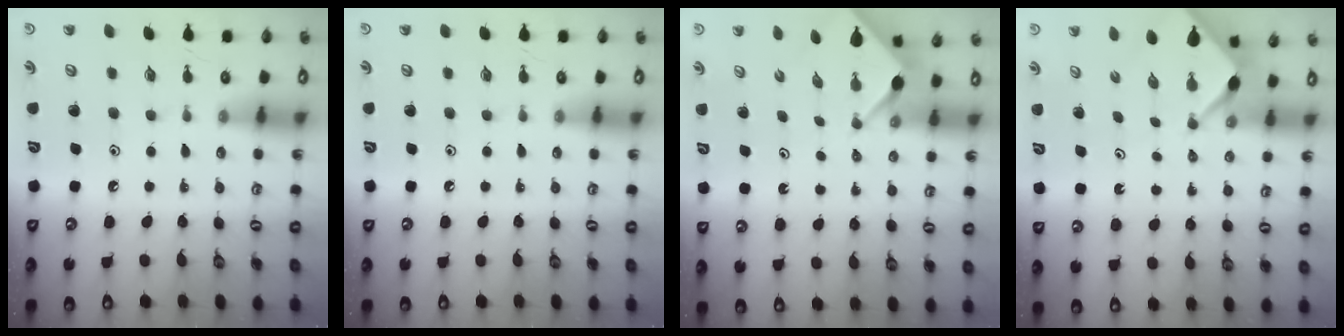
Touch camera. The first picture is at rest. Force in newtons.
{"total": 0.0}
{"total": 2.6, "press": 2.6, "slide": 0.3}
{"total": 2.3, "press": 2.2, "slide": 0.3}